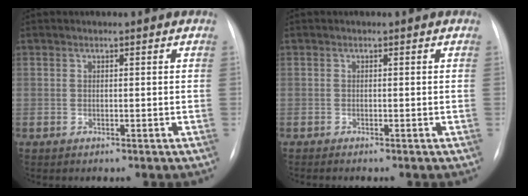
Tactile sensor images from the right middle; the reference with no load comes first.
{"total": 0.7, "force": [-0.6, -0.1, 0.4], "torque": [-0.009, -0.004, -0.007]}